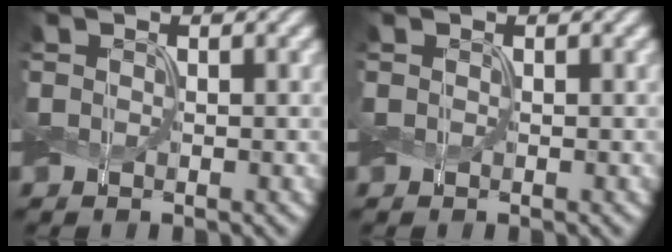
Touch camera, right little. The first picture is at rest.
{"total": 0.0}